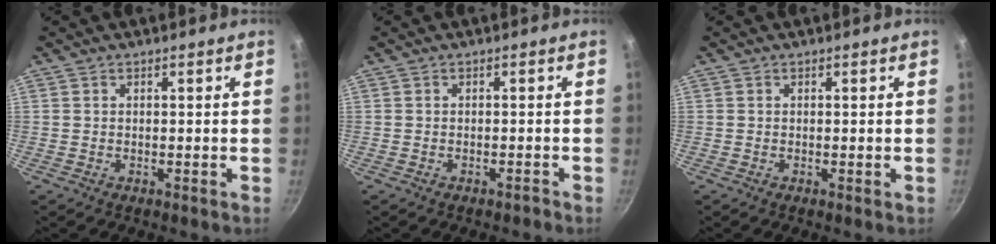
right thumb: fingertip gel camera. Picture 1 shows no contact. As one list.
[{"total": 0.8, "force": [-0.7, 0.2, 0.2], "torque": [-0.004, 0.013, -0.005]}, {"total": 0.0}]